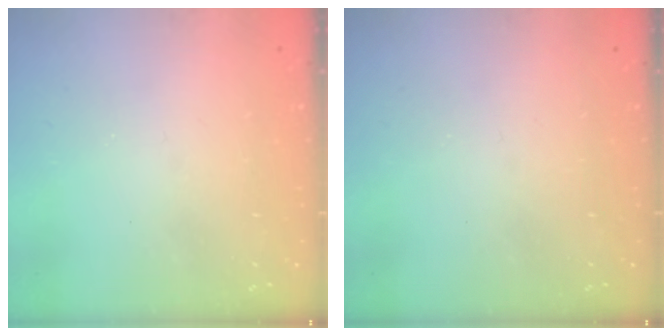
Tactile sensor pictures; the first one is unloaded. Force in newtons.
{"total": 0.0}